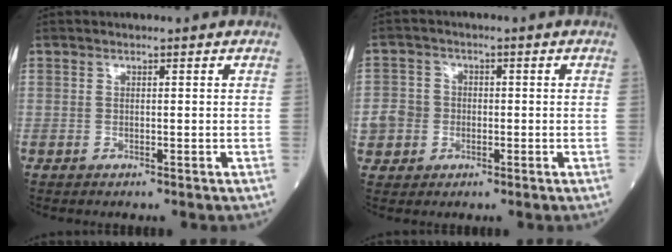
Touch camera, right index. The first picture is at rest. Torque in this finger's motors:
{"motor_torque": [0.09, -0.01, 0.09, 0.04]}